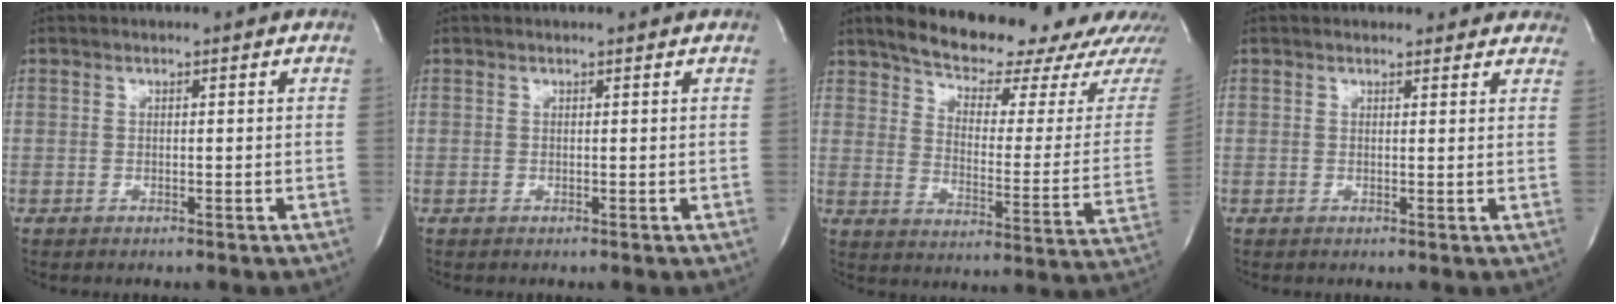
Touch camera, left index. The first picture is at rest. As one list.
[{"total": 0.8, "force": [0.8, 0.0, 0.1], "torque": [-0.005, 0.001, 0.006]}, {"total": 20.6, "force": [17.8, 4.9, 9.2], "torque": [-0.130, -0.037, 0.226]}, {"total": 6.7, "force": [6.1, 2.5, 1.0], "torque": [0.012, 0.007, 0.048]}]